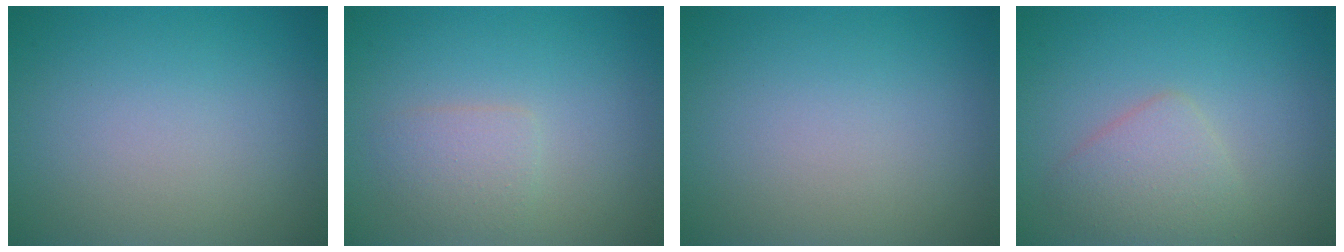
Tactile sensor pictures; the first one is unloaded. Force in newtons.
{"total": 1.9, "press": 1.9, "slide": 0.0}
{"total": 0.0}
{"total": 2.8, "press": 2.8, "slide": 0.0}